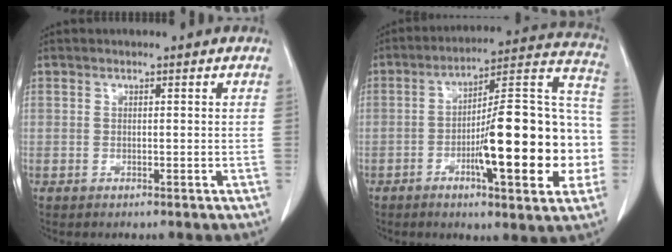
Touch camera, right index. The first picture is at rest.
{"total": 21.2, "force": [-5.0, 3.9, 20.2], "torque": [-0.254, 0.028, -0.070]}